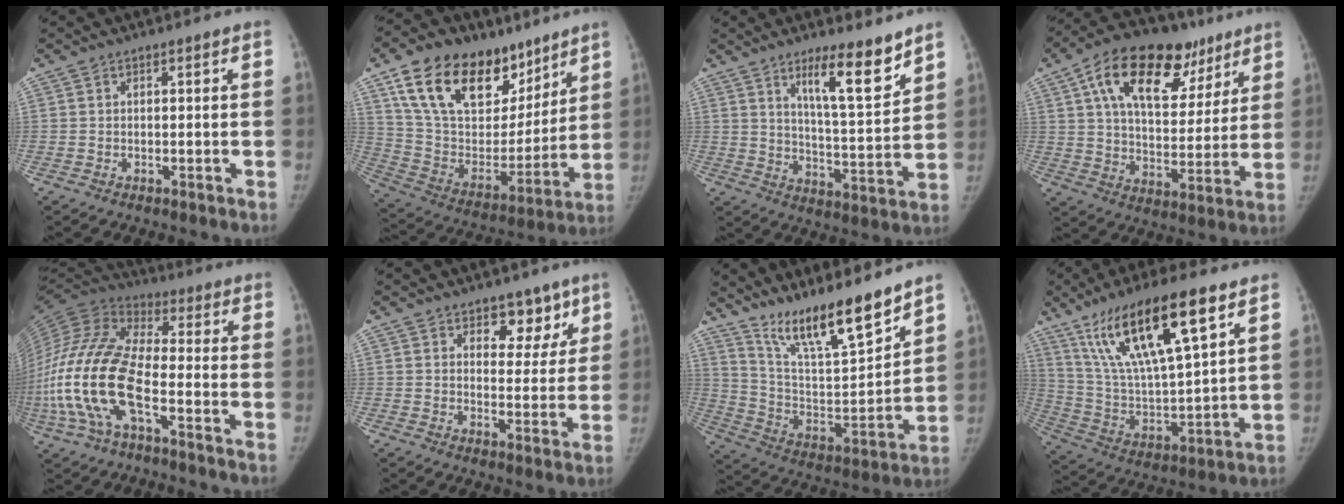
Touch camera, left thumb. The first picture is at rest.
{"total": 26.7, "force": [16.0, 15.7, 14.5], "torque": [-0.214, -0.029, 0.284]}
{"total": 11.9, "force": [8.1, 2.3, 8.4], "torque": [-0.115, -0.067, 0.137]}
{"total": 24.1, "force": [12.4, 13.2, 15.9], "torque": [-0.215, 0.000, 0.200]}
{"total": 20.2, "force": [-6.4, 8.2, 17.3], "torque": [-0.393, 0.036, -0.123]}
{"total": 7.3, "force": [4.8, 4.5, 3.3], "torque": [0.000, -0.027, 0.068]}
{"total": 18.1, "force": [14.5, 3.1, 10.5], "torque": [-0.145, -0.085, 0.264]}
{"total": 22.4, "force": [12.4, 5.9, 17.8], "torque": [-0.312, -0.029, 0.232]}